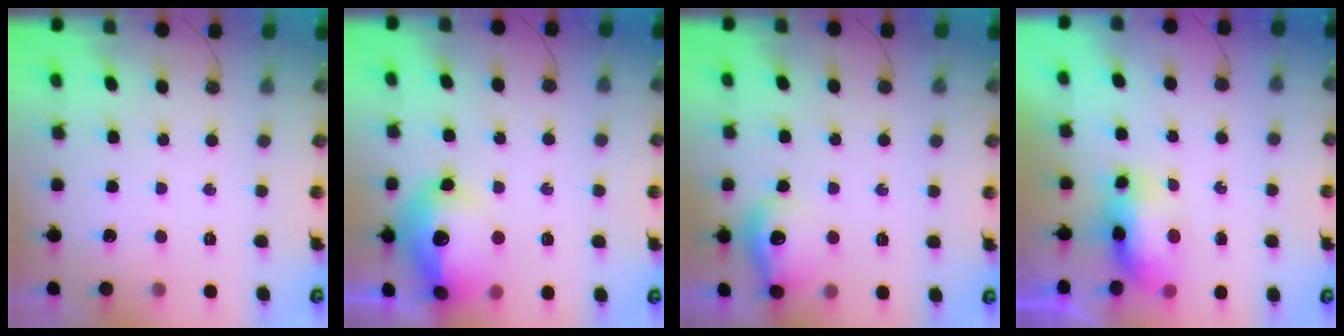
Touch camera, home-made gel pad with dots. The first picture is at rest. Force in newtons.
{"total": 18.4, "press": 18.4, "slide": 1.4}
{"total": 13.6, "press": 13.6, "slide": 1.1}
{"total": 13.4, "press": 10.4, "slide": 8.4}